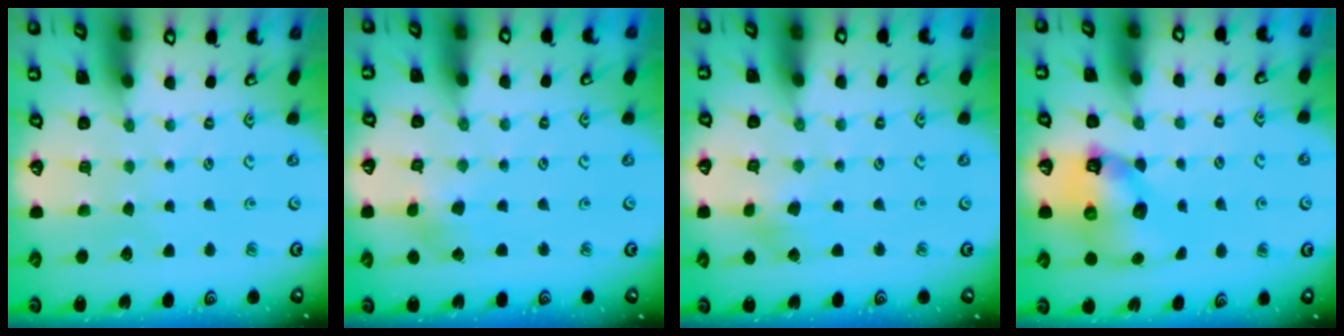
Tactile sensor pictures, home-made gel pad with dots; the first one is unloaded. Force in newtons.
{"total": 2.9, "press": 2.9, "slide": 0.1}
{"total": 2.3, "press": 2.3, "slide": 0.3}
{"total": 10.7, "press": 10.6, "slide": 1.5}